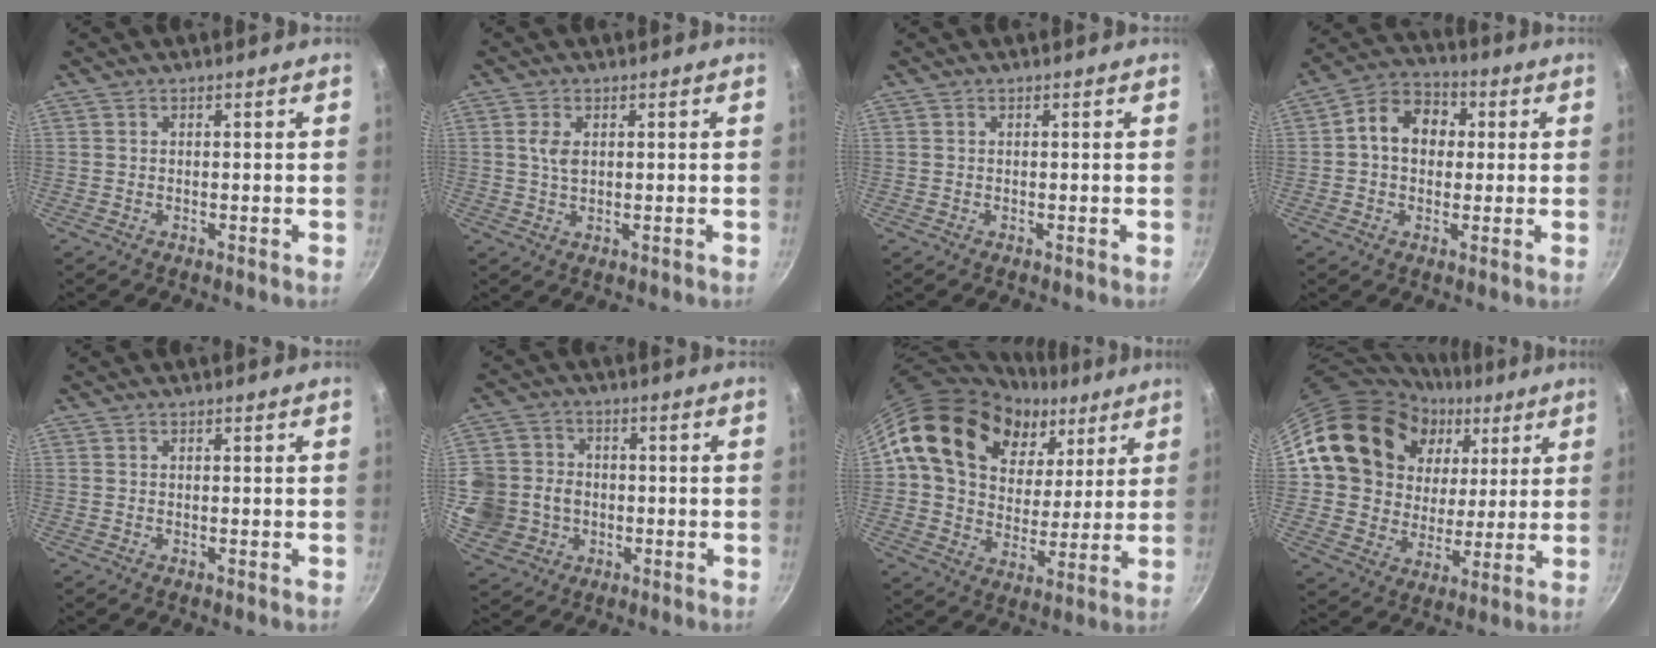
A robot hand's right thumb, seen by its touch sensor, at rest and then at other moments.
{"total": 3.2, "force": [0.7, 1.8, 2.6], "torque": [-0.048, -0.002, 0.016]}
{"total": 0.0}
{"total": 10.1, "force": [1.2, 8.0, 6.2], "torque": [-0.067, 0.023, 0.000]}
{"total": 0.0}
{"total": 14.8, "force": [-1.8, 13.4, 6.2], "torque": [-0.130, 0.023, -0.028]}
{"total": 21.9, "force": [10.6, 15.3, 11.4], "torque": [-0.162, -0.016, 0.183]}
{"total": 20.8, "force": [8.4, 16.4, 9.8], "torque": [-0.149, -0.004, 0.151]}